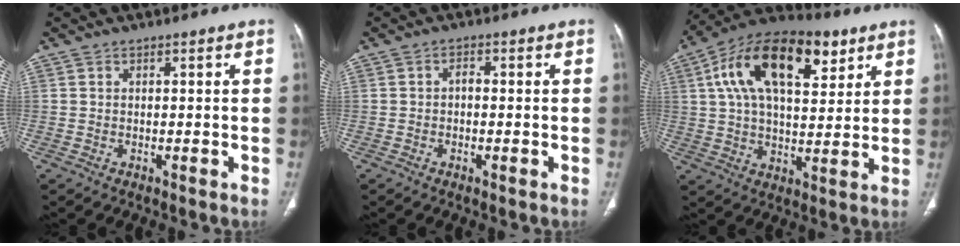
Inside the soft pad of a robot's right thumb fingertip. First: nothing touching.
{"total": 2.1, "force": [-0.3, 1.0, 1.8], "torque": [-0.028, 0.004, -0.008]}
{"total": 21.6, "force": [8.6, 10.9, 16.5], "torque": [-0.264, 0.003, 0.139]}